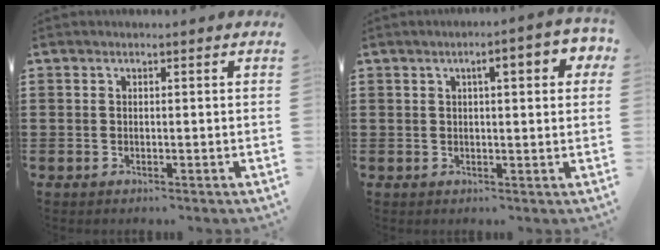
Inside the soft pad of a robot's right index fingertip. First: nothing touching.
{"total": 4.4, "force": [1.3, 1.0, 4.1], "torque": [-0.067, 0.000, 0.013]}